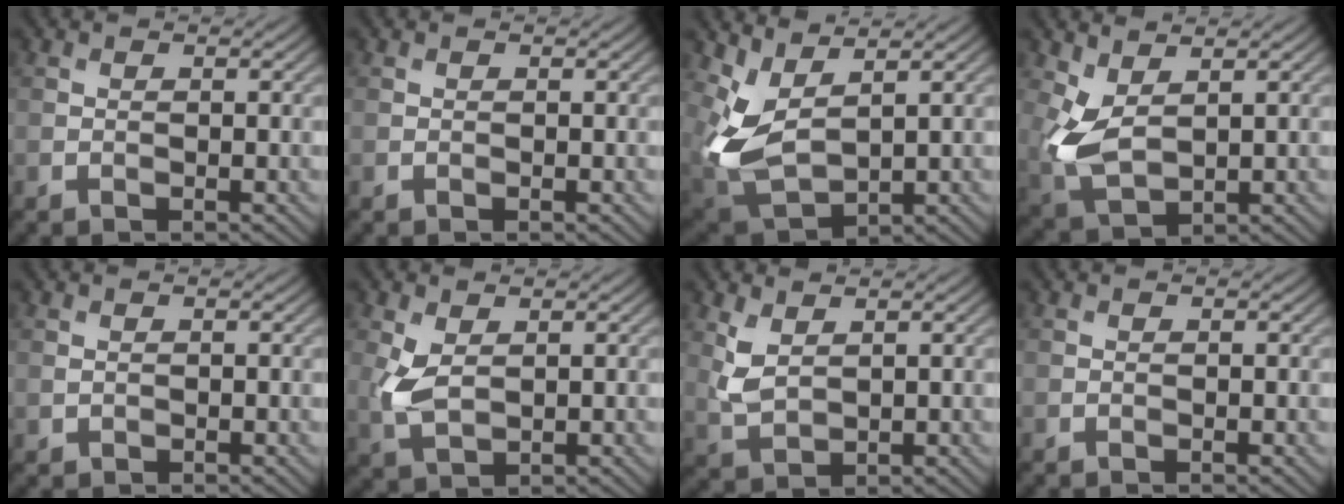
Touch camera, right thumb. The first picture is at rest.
{"total": 0.0}
{"total": 7.2, "force": [2.7, 3.8, 5.5], "torque": [-0.141, -0.014, 0.058]}
{"total": 5.9, "force": [1.6, 3.3, 4.6], "torque": [-0.125, -0.006, 0.036]}
{"total": 0.6, "force": [0.1, 0.5, 0.3], "torque": [-0.007, -0.002, 0.006]}
{"total": 4.7, "force": [0.8, 2.7, 3.7], "torque": [-0.103, -0.002, 0.022]}
{"total": 4.1, "force": [1.8, 2.2, 2.9], "torque": [-0.081, -0.004, 0.042]}
{"total": 0.0}